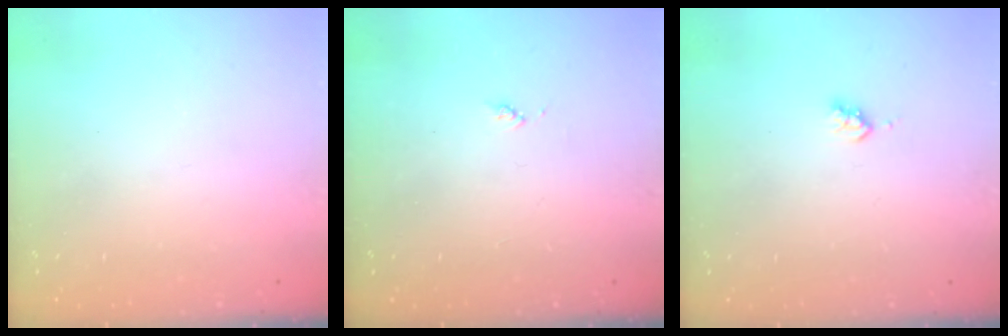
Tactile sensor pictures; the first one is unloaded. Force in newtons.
{"total": 3.6, "press": 3.6, "slide": 0.5}
{"total": 3.1, "press": 3.0, "slide": 0.5}